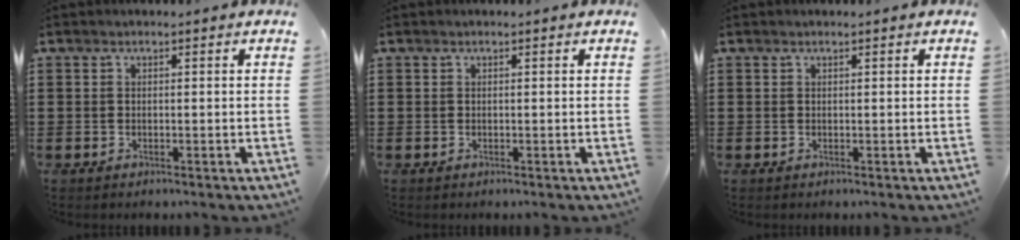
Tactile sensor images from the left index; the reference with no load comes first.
{"total": 0.0}
{"total": 0.0}